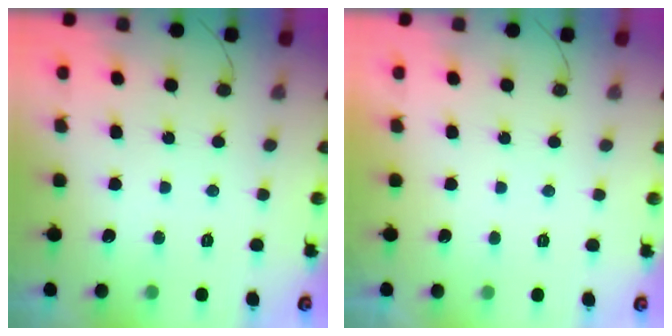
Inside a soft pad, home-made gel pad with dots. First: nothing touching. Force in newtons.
{"total": 2.2, "press": 2.2, "slide": 0.3}